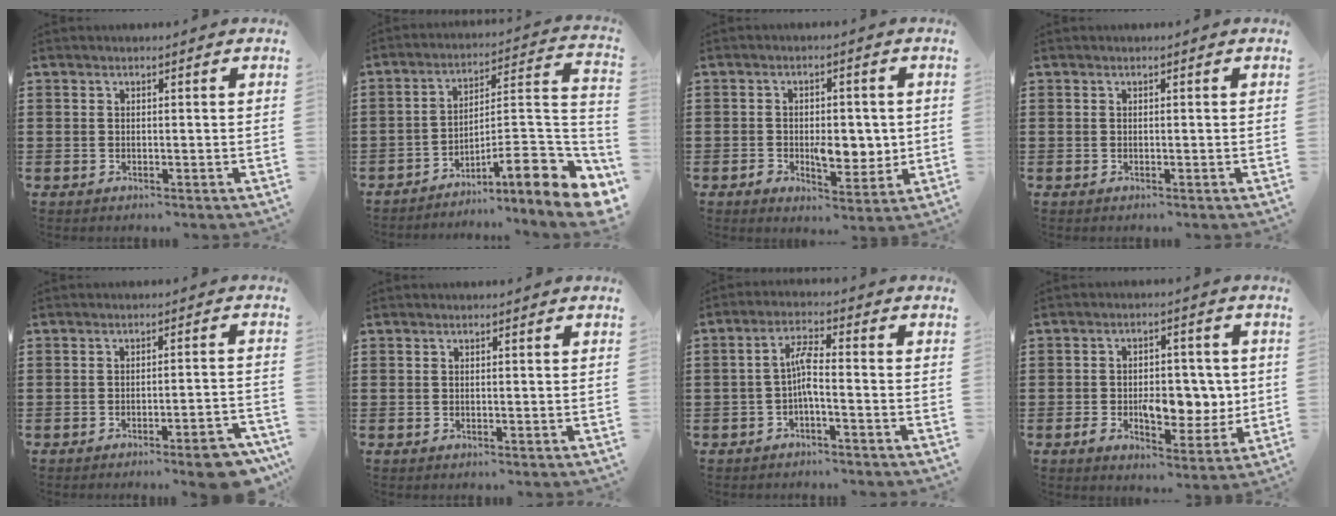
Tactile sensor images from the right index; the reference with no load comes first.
{"total": 9.3, "force": [-5.4, 2.1, 7.3], "torque": [-0.100, -0.016, -0.107]}
{"total": 6.1, "force": [-0.8, 3.8, 4.8], "torque": [-0.074, 0.004, -0.018]}
{"total": 0.0}
{"total": 5.0, "force": [-3.9, 0.1, 3.1], "torque": [-0.048, -0.010, -0.068]}
{"total": 0.0}
{"total": 4.0, "force": [-1.3, 0.8, 3.7], "torque": [-0.079, 0.006, -0.029]}
{"total": 8.4, "force": [-1.1, 5.3, 6.4], "torque": [-0.084, 0.004, -0.021]}